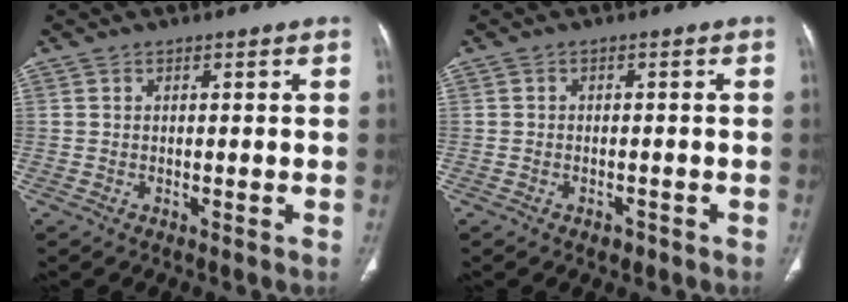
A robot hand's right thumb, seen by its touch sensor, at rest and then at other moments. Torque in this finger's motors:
{"motor_torque": [0.32, -0.02, -0.21, 0.20, 0.00]}